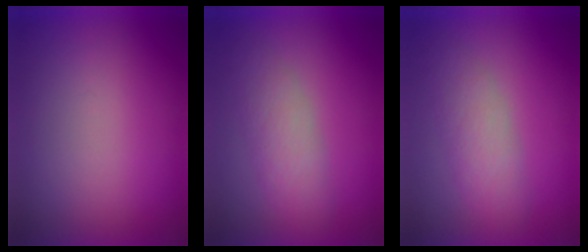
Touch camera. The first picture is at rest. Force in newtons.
{"total": 2.8}
{"total": 2.8}